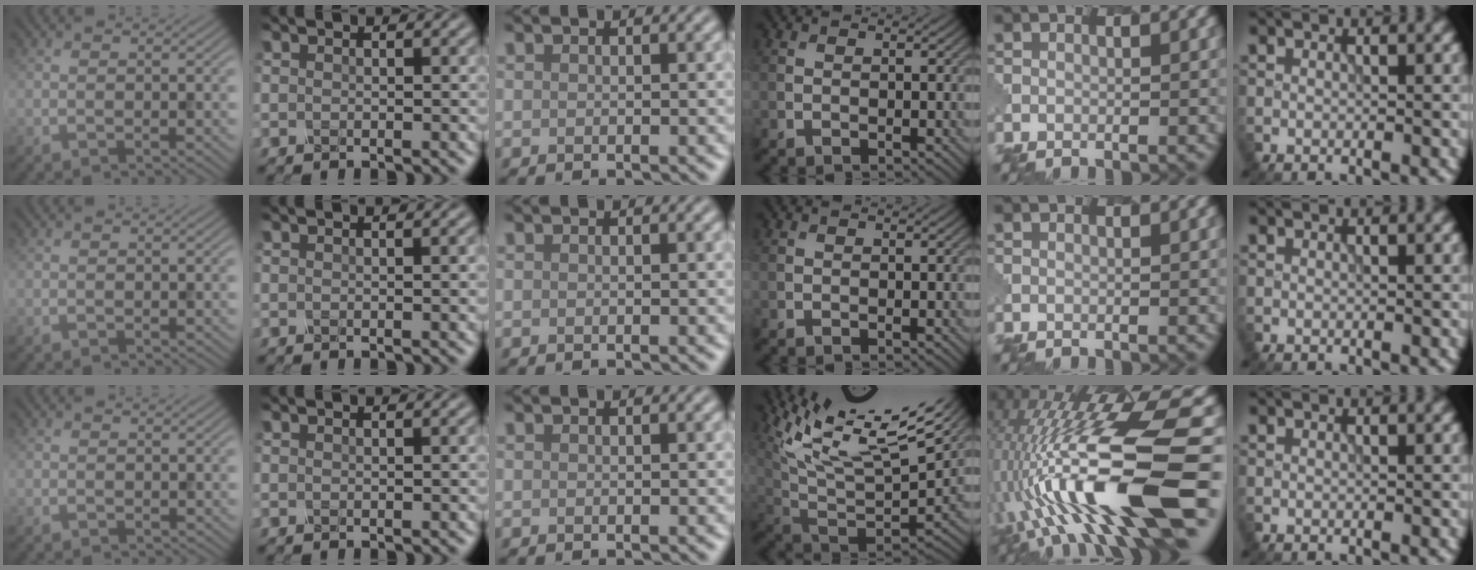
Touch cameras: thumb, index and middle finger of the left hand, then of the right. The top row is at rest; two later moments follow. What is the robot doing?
{"motion": "unscrew", "object": "spray bottle"}